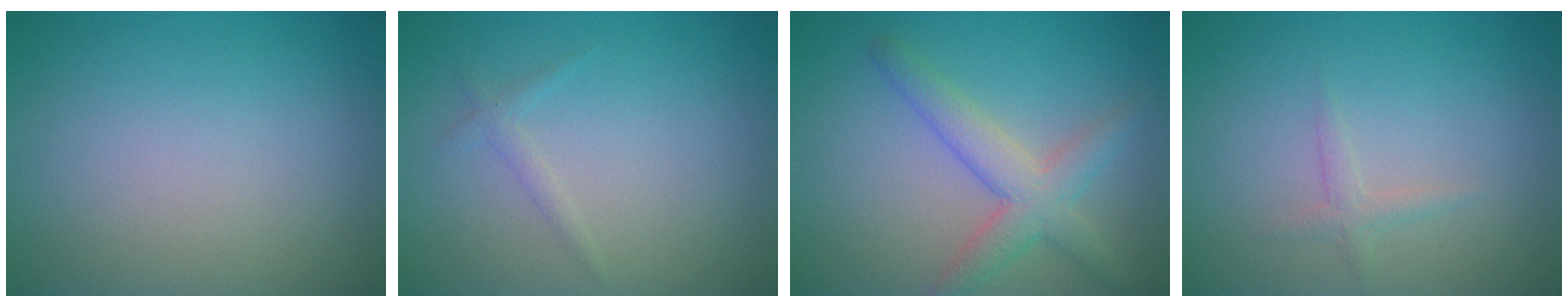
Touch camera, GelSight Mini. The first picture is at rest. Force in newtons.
{"total": 0.9, "press": 0.9, "slide": 0.1}
{"total": 4.0, "press": 4.0, "slide": 0.1}
{"total": 1.1, "press": 1.1, "slide": 0.0}